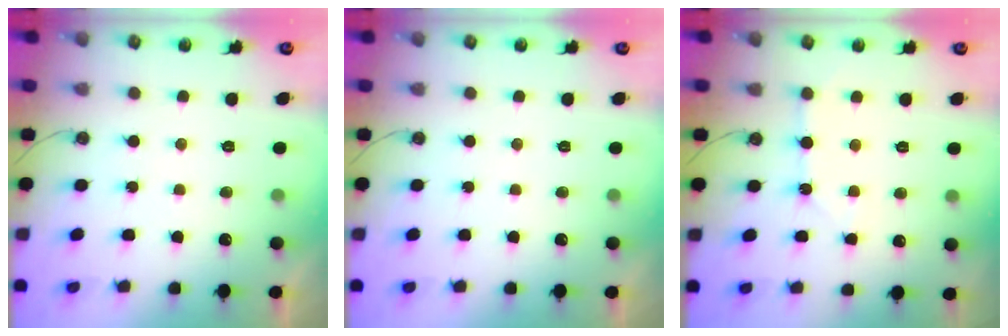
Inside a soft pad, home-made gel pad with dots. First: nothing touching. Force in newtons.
{"total": 0.0}
{"total": 3.6, "press": 3.5, "slide": 0.5}